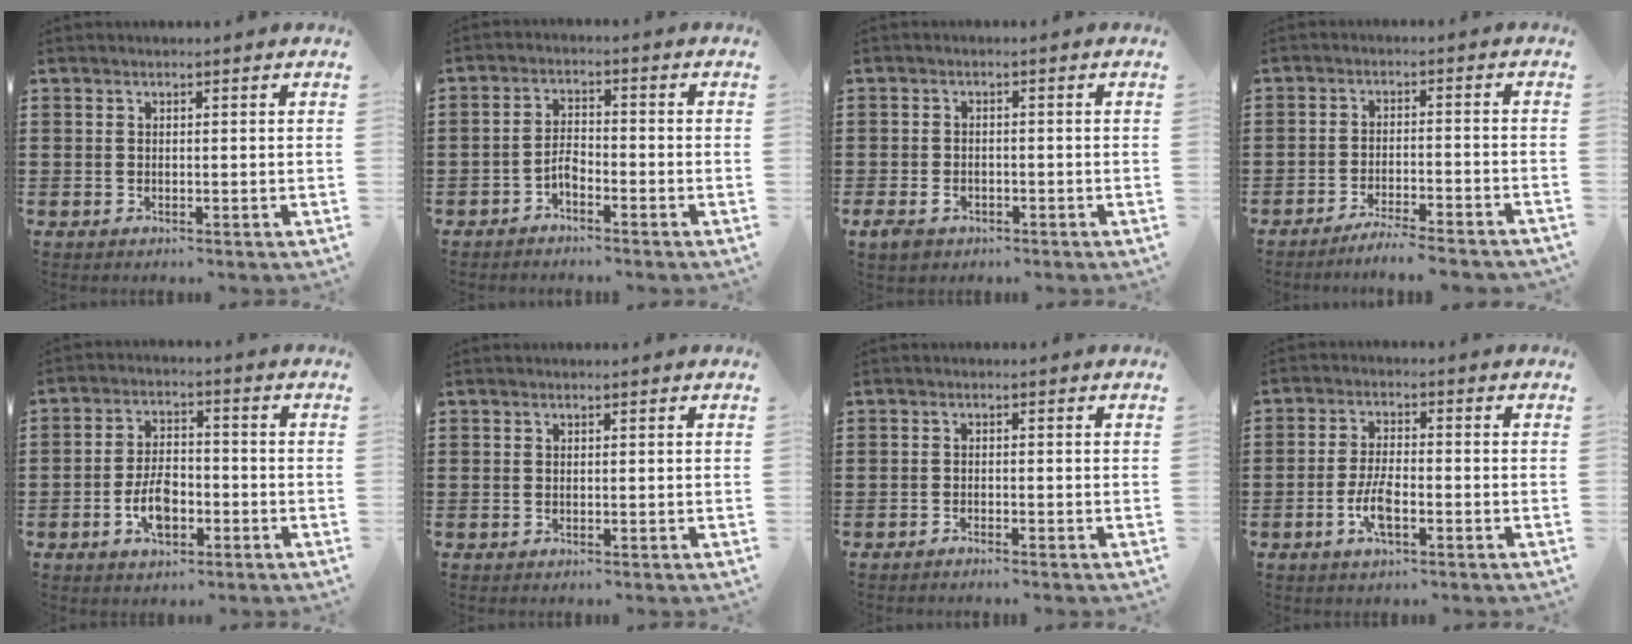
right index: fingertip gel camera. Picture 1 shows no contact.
{"total": 2.8, "force": [-2.0, 1.1, 1.6], "torque": [-0.040, 0.005, -0.043]}
{"total": 1.8, "force": [-1.1, 1.2, 0.9], "torque": [-0.020, 0.001, -0.022]}
{"total": 3.8, "force": [-3.6, -0.4, 1.1], "torque": [-0.027, -0.006, -0.074]}
{"total": 6.5, "force": [-2.4, 3.4, 4.9], "torque": [-0.110, 0.003, -0.048]}
{"total": 0.0}
{"total": 1.0, "force": [-1.0, -0.1, 0.1], "torque": [-0.004, 0.000, -0.021]}
{"total": 5.1, "force": [-2.0, 1.8, 4.3], "torque": [-0.100, 0.000, -0.045]}